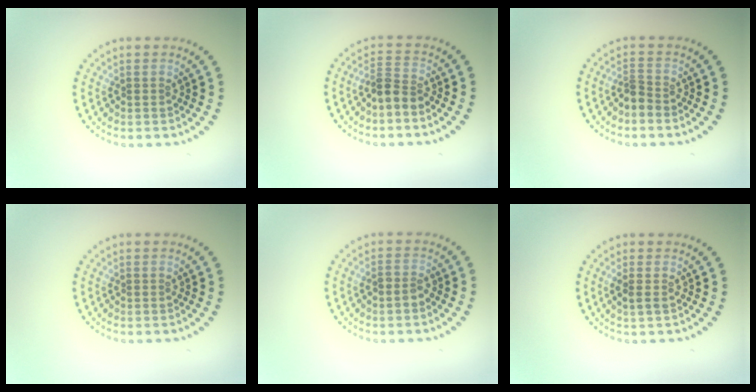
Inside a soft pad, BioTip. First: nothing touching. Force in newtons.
{"total": 2.5, "press": 1.8, "slide": 1.6}
{"total": 1.7, "press": 1.2, "slide": 1.1}
{"total": 0.0}
{"total": 1.4, "press": 1.2, "slide": 0.7}
{"total": 1.1, "press": 1.0, "slide": 0.3}